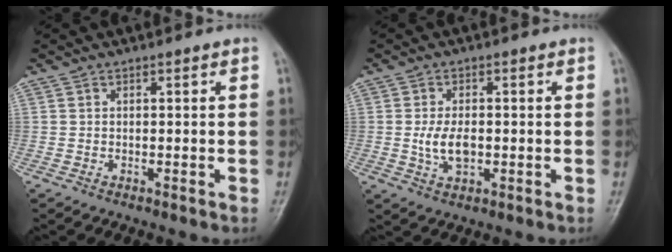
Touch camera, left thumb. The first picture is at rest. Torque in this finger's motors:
{"motor_torque": [0.13, 0.10, 0.84, 0.24, 0.25]}